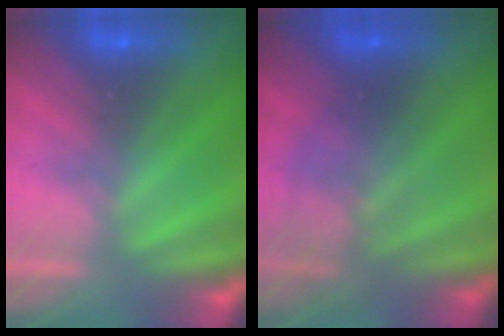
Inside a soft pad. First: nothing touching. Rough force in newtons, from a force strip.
{"total": 2.2}